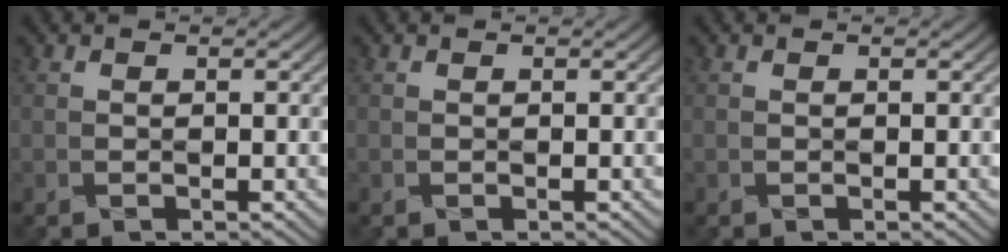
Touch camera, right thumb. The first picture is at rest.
{"total": 0.0}
{"total": 0.0}